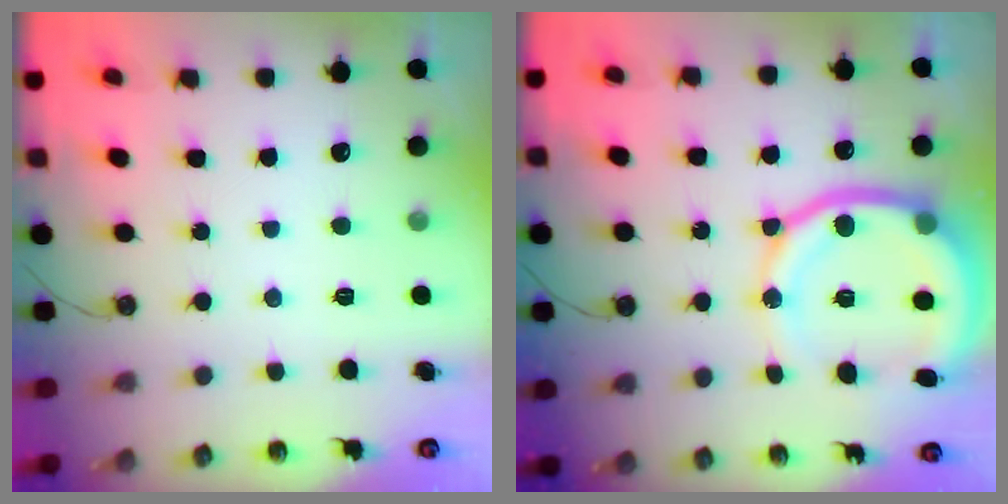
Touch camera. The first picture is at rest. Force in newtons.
{"total": 17.5, "press": 17.4, "slide": 2.1}